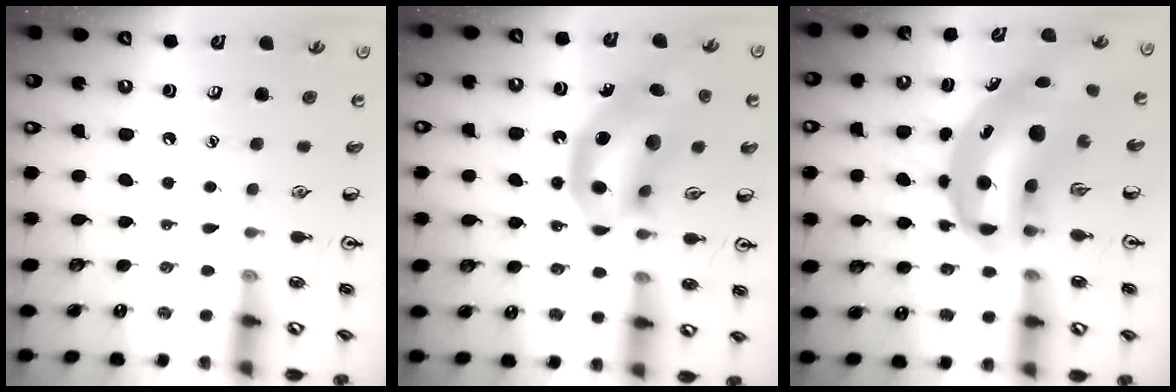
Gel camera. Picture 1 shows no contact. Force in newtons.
{"total": 13.6, "press": 13.2, "slide": 3.4}
{"total": 13.4, "press": 12.9, "slide": 3.9}